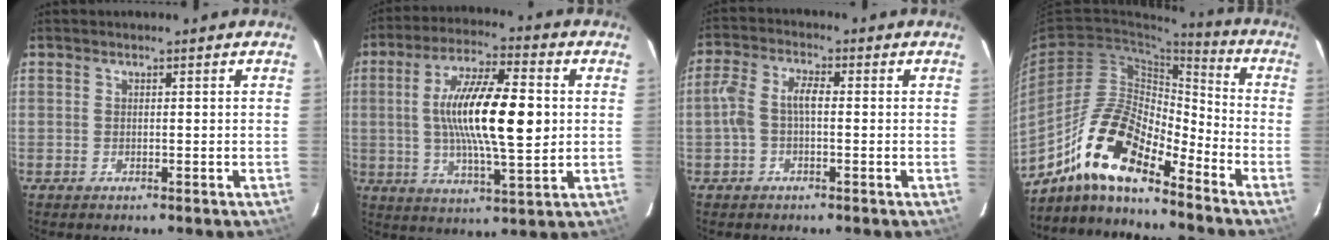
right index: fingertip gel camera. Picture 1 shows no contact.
{"total": 16.5, "force": [1.1, 4.2, 15.9], "torque": [-0.287, 0.008, 0.017]}
{"total": 5.0, "force": [-0.7, 2.3, 4.4], "torque": [-0.096, 0.016, -0.014]}
{"total": 15.4, "force": [-11.1, 4.3, 9.8], "torque": [-0.183, 0.003, -0.220]}